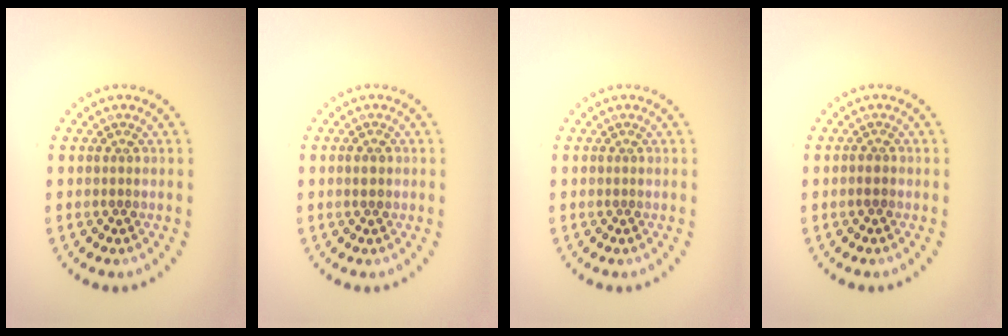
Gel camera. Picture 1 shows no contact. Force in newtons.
{"total": 1.1, "press": 1.1, "slide": 0.1}
{"total": 0.0}
{"total": 0.9, "press": 0.8, "slide": 0.4}